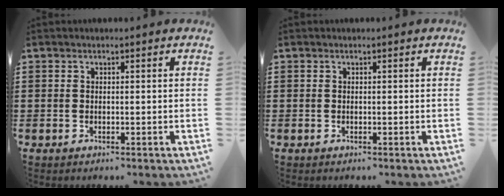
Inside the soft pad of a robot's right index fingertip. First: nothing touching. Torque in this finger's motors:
{"motor_torque": [0.07, 0.26, 0.09, 0.02]}